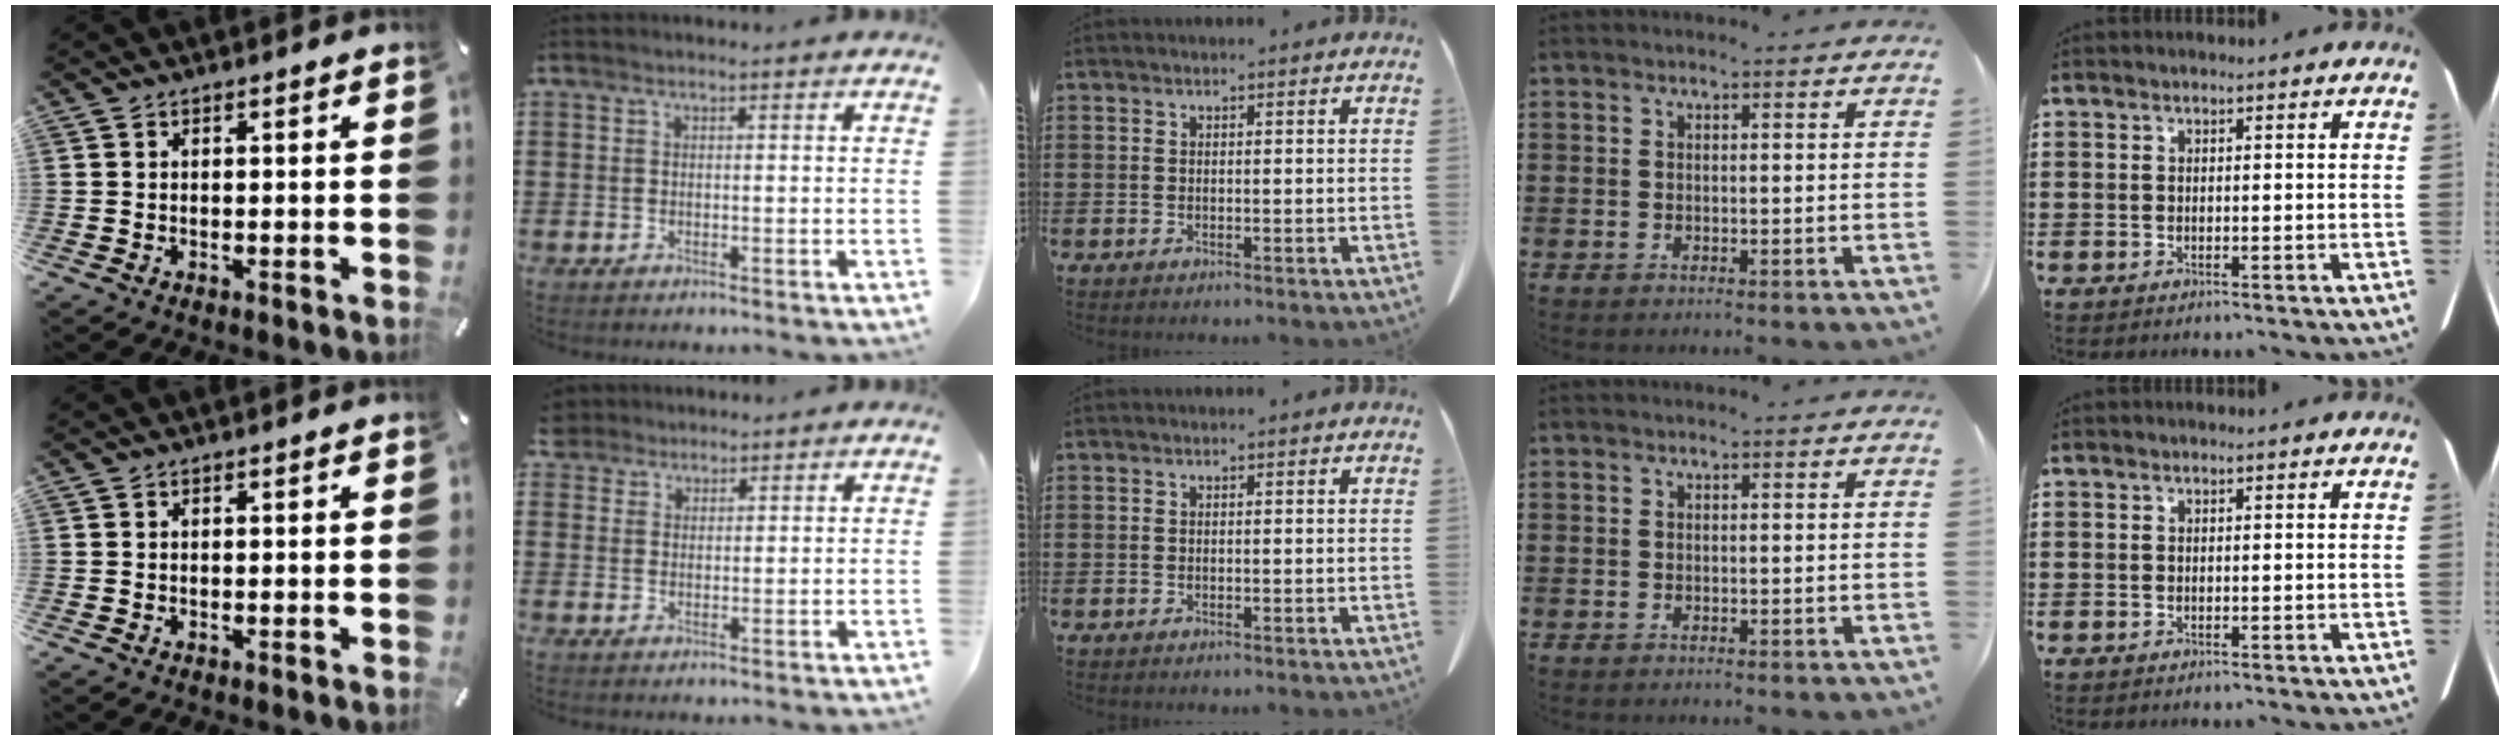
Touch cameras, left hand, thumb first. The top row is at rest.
{"index": {"total": 2.6, "force": [2.2, 1.5, -0.1], "torque": [-0.008, 0.010, 0.043]}}